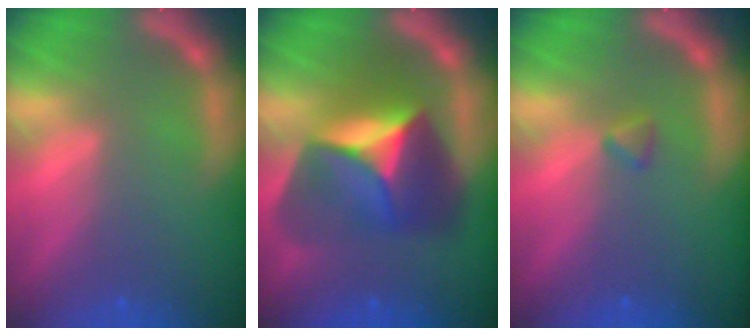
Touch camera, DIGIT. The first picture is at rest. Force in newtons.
{"total": 9.5}
{"total": 0.9}